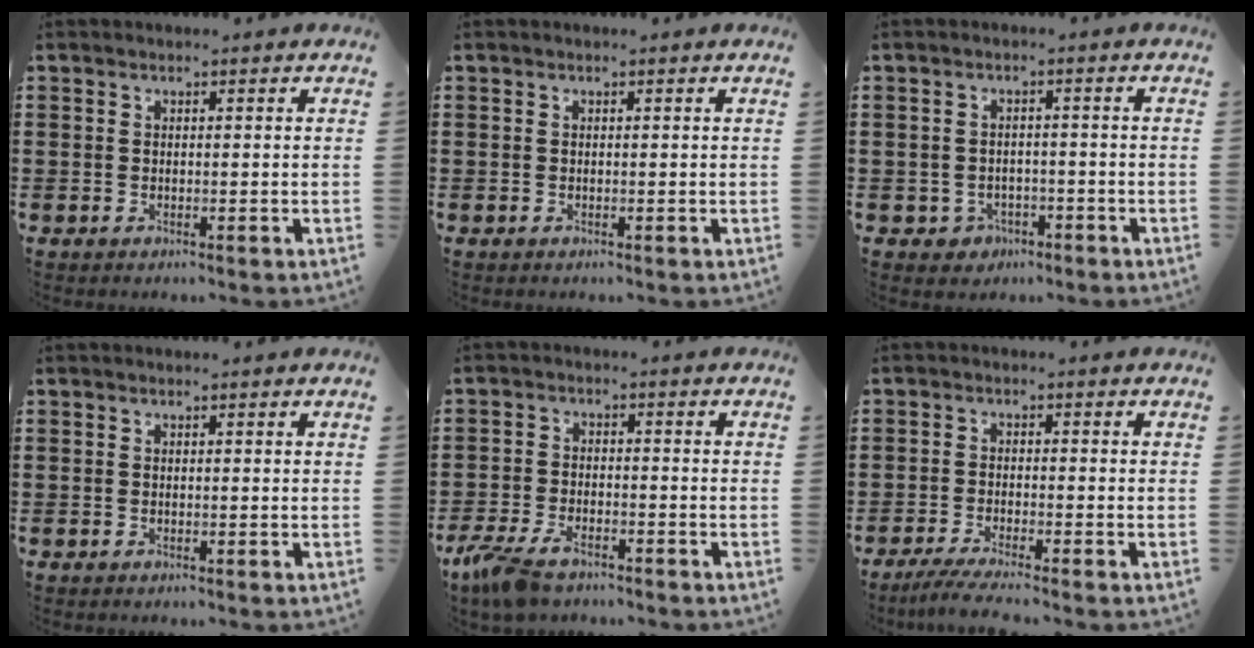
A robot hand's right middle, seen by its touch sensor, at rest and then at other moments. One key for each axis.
{"total": 0.0}
{"total": 2.0, "fx": -1.4, "fy": 1.3, "fz": 0.3, "tx": -0.016, "ty": -0.002, "tz": -0.032}
{"total": 0.0}
{"total": 5.1, "fx": -3.8, "fy": 1.7, "fz": 3.0, "tx": -0.083, "ty": -0.007, "tz": -0.081}
{"total": 3.1, "fx": -2.6, "fy": -0.4, "fz": 1.6, "tx": -0.035, "ty": -0.010, "tz": -0.050}